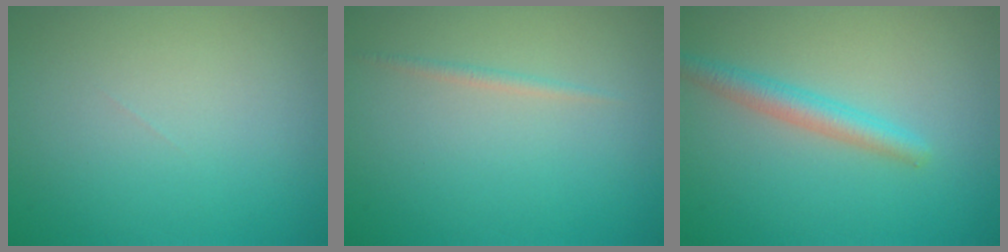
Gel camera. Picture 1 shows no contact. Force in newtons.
{"total": 0.7, "press": 0.7, "slide": 0.1}
{"total": 2.5, "press": 2.5, "slide": 0.2}